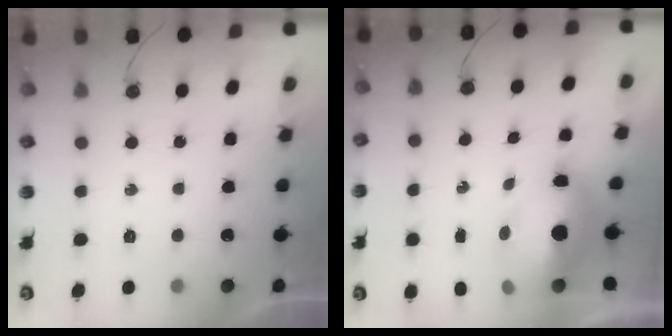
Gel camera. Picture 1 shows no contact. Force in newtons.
{"total": 11.5, "press": 11.3, "slide": 1.8}